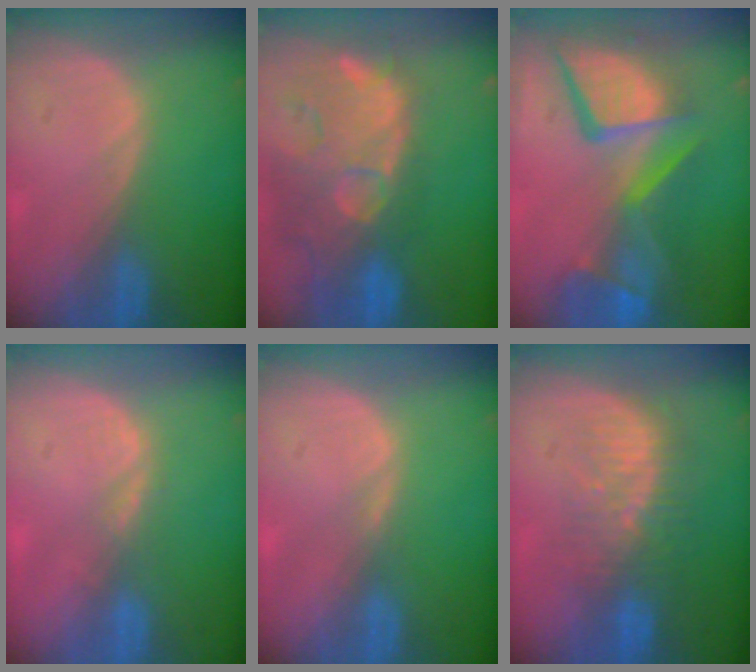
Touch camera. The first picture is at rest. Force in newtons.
{"total": 14.6, "press": 11.8, "slide": 8.6}
{"total": 13.7, "press": 11.2, "slide": 7.9}
{"total": 2.3, "press": 1.8, "slide": 1.5}
{"total": 0.7, "press": 0.7, "slide": 0.2}
{"total": 8.2, "press": 7.6, "slide": 3.1}